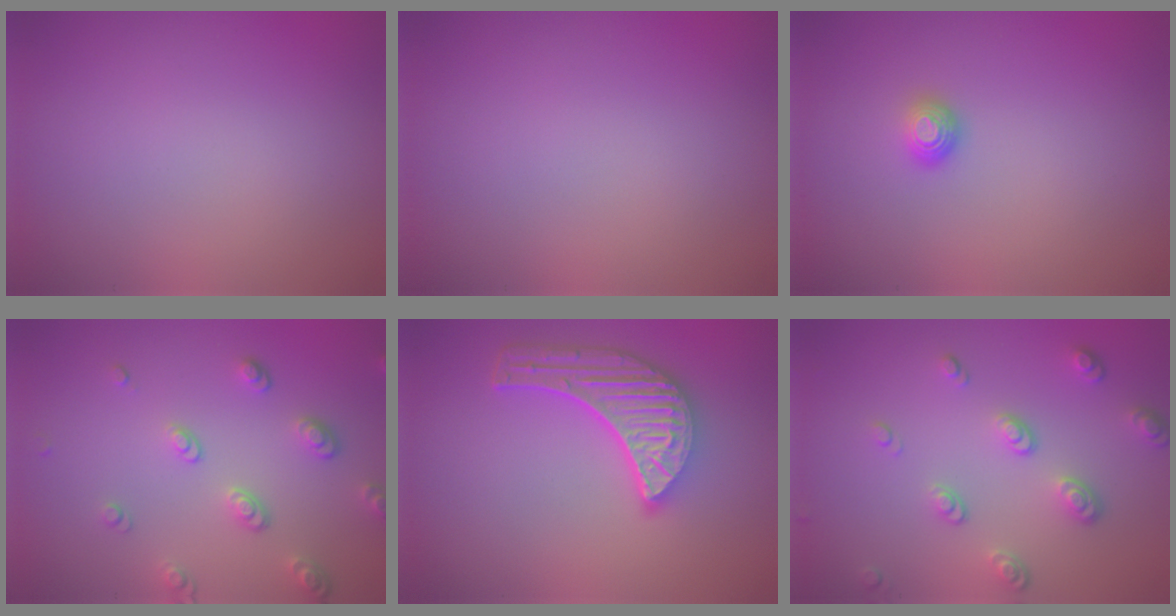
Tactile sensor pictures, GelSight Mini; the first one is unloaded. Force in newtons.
{"total": 0.0}
{"total": 1.3, "press": 1.0, "slide": 0.9}
{"total": 3.2, "press": 2.6, "slide": 1.8}
{"total": 5.7, "press": 4.4, "slide": 3.5}
{"total": 3.4, "press": 2.6, "slide": 2.2}